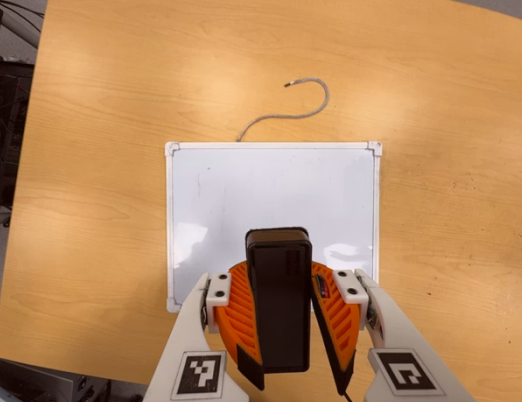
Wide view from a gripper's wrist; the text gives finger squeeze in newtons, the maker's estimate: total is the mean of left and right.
{"total": 12.0, "left": 11.4, "right": 12.7}